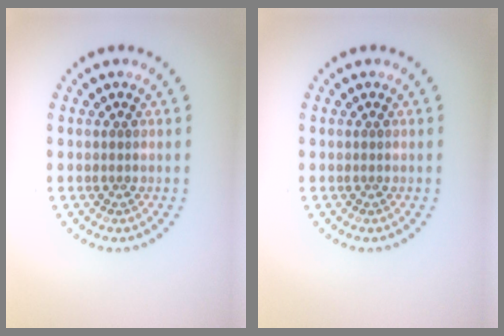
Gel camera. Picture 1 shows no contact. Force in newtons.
{"total": 0.0}